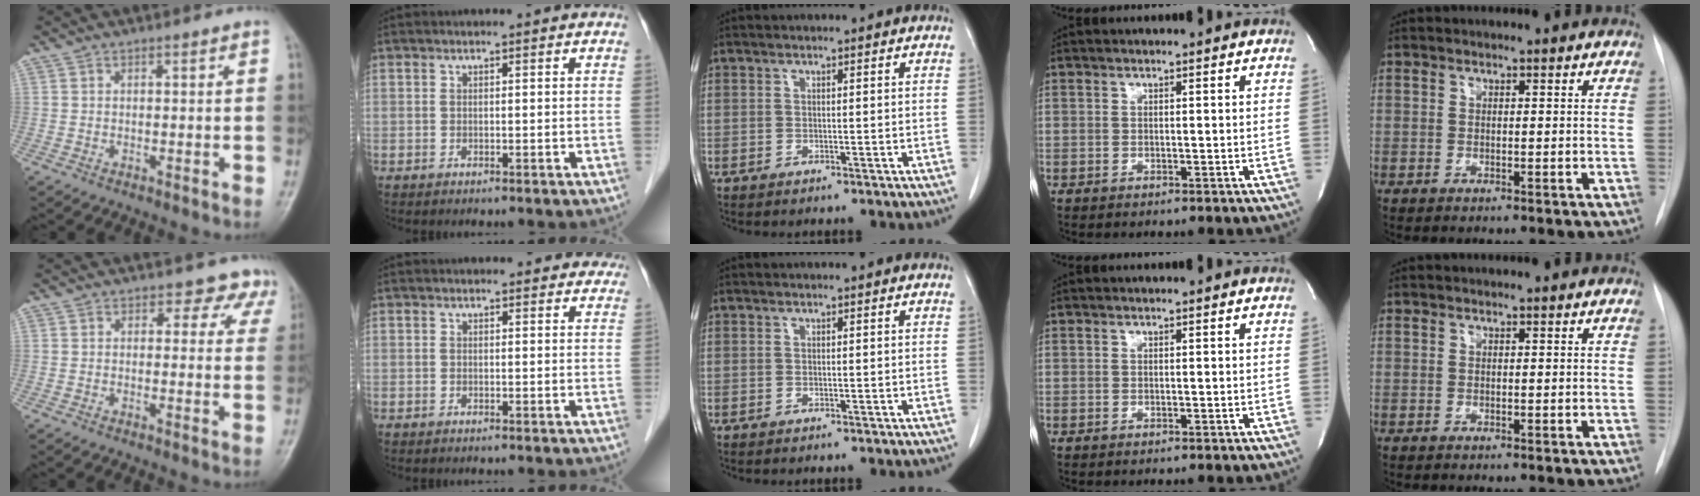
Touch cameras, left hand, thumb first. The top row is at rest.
{"thumb": {"total": 5.0, "force": [3.9, 3.2, 0.5], "torque": [0.035, -0.017, 0.021]}, "index": {"total": 4.3, "force": [3.9, 1.7, 0.5], "torque": [0.011, 0.000, 0.025]}}